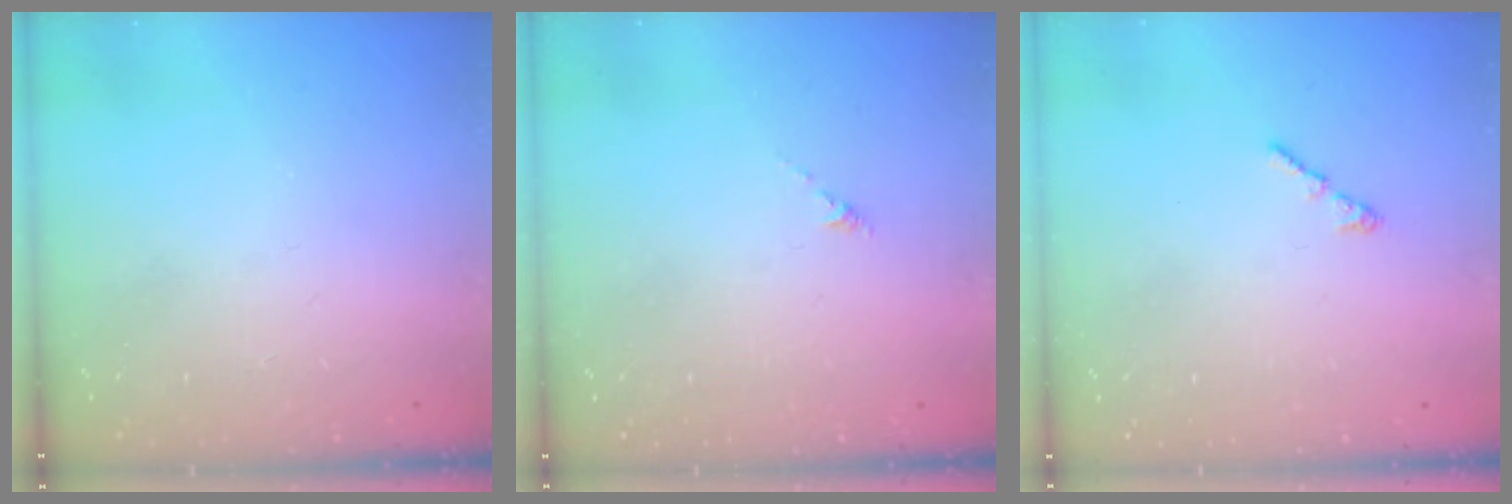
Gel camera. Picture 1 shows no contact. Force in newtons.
{"total": 0.0}
{"total": 1.2, "press": 1.1, "slide": 0.5}